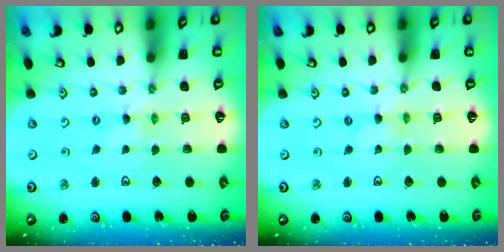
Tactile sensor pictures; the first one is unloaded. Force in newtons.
{"total": 0.0}